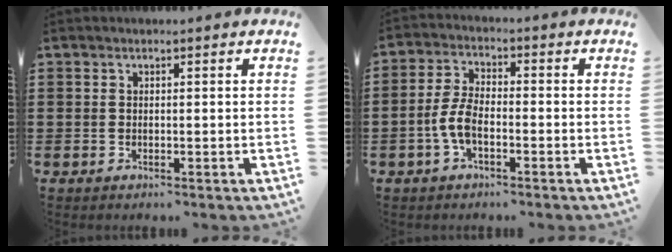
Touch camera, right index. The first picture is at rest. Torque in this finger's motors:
{"motor_torque": [1.17, 0.97, 0.16, 0.07]}